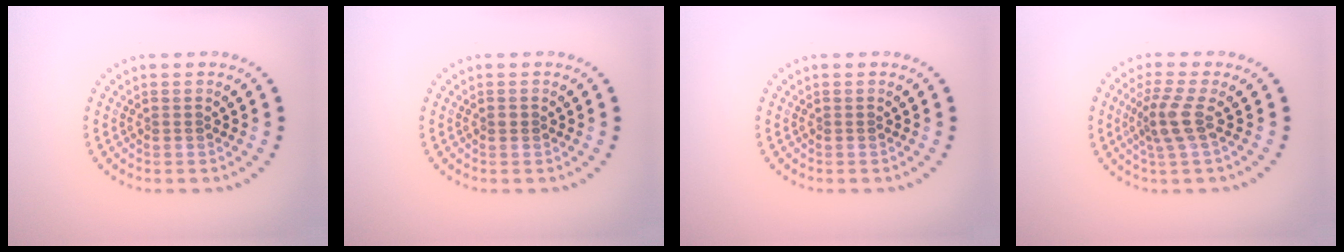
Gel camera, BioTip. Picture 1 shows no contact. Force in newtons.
{"total": 0.6, "press": 0.6, "slide": 0.1}
{"total": 0.0}
{"total": 2.9, "press": 2.3, "slide": 1.8}